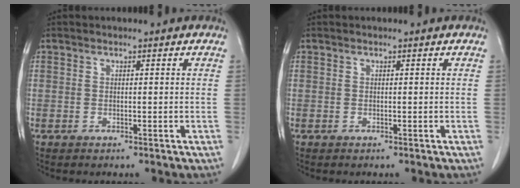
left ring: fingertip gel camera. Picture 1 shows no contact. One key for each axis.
{"total": 0.0}